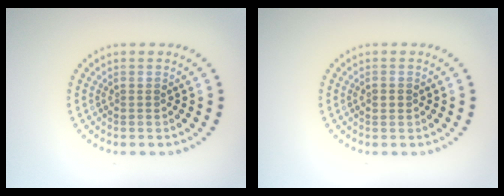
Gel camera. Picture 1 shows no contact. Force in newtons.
{"total": 1.3, "press": 1.3, "slide": 0.1}